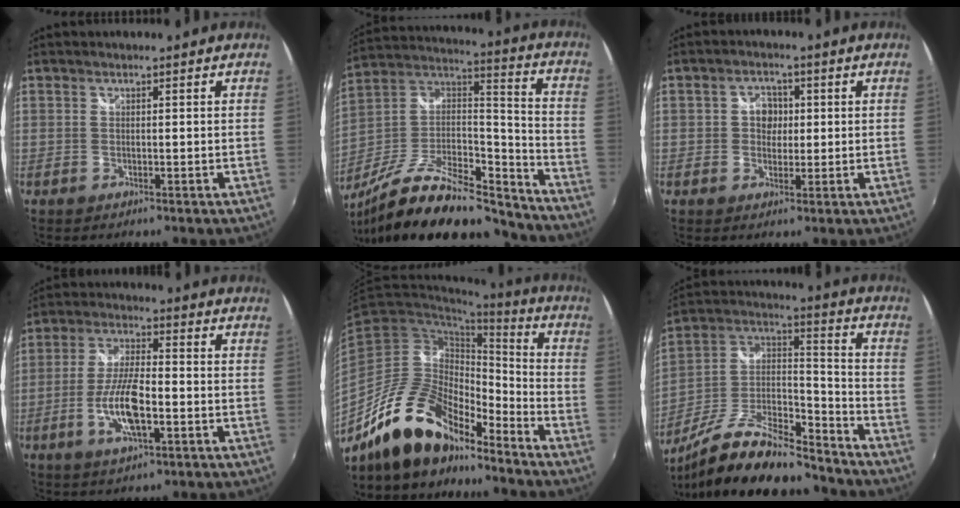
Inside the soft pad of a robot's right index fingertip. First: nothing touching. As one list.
[{"total": 27.1, "force": [-20.1, 8.8, 15.8], "torque": [-0.283, -0.009, -0.325]}, {"total": 3.9, "force": [0.3, 3.4, 1.8], "torque": [-0.025, 0.011, 0.002]}, {"total": 10.4, "force": [-3.3, 3.2, 9.4], "torque": [-0.191, -0.004, -0.063]}, {"total": 17.3, "force": [-13.8, 6.2, 8.4], "torque": [-0.161, 0.013, -0.247]}, {"total": 22.4, "force": [-17.4, 6.6, 12.5], "torque": [-0.242, -0.007, -0.291]}]